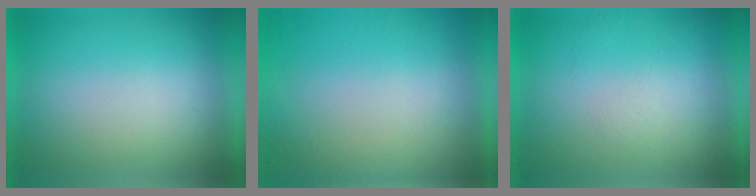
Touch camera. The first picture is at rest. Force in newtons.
{"total": 4.9}
{"total": 1.3}